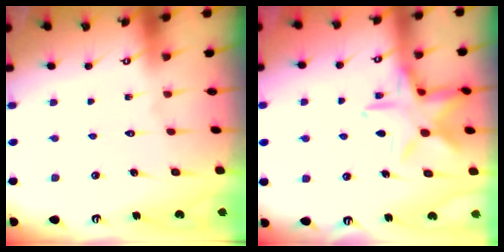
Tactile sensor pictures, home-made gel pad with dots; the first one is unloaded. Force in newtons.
{"total": 14.4, "press": 14.4, "slide": 0.9}